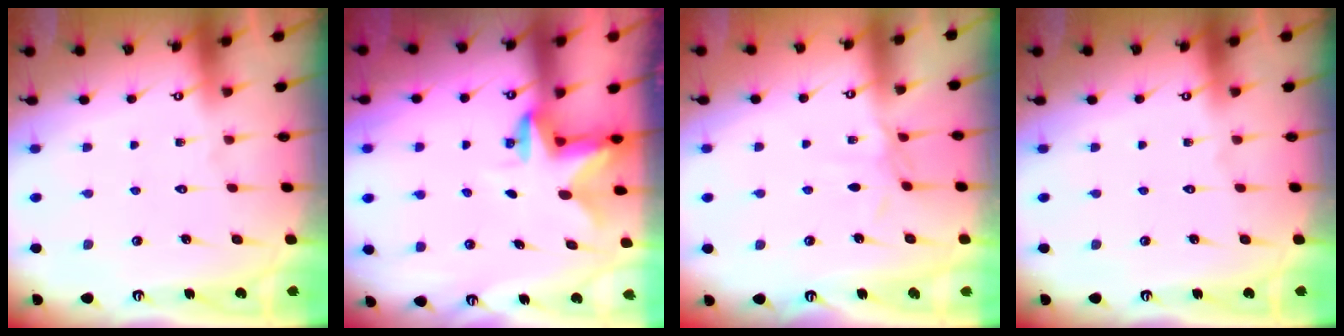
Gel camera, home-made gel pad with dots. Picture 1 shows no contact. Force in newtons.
{"total": 2.4, "press": 2.3, "slide": 0.4}
{"total": 2.8, "press": 2.8, "slide": 0.5}
{"total": 0.0}